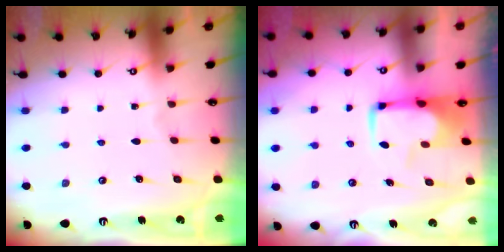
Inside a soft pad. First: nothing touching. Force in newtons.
{"total": 1.0, "press": 0.8, "slide": 0.6}